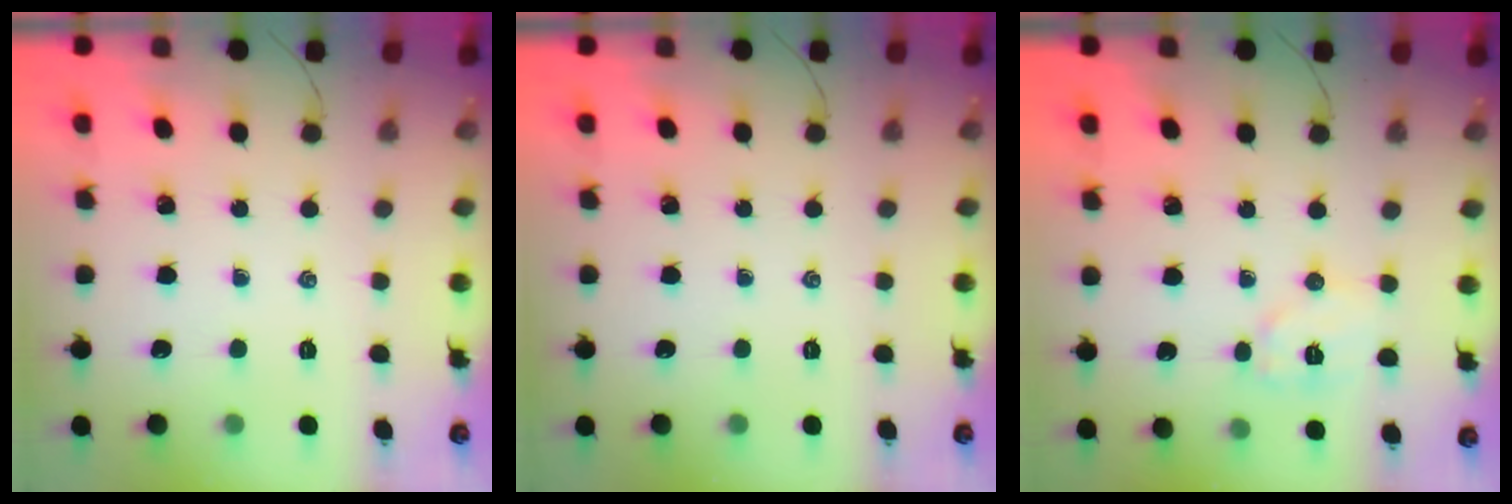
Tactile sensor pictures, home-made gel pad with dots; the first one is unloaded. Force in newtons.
{"total": 0.0}
{"total": 7.5, "press": 7.5, "slide": 0.6}